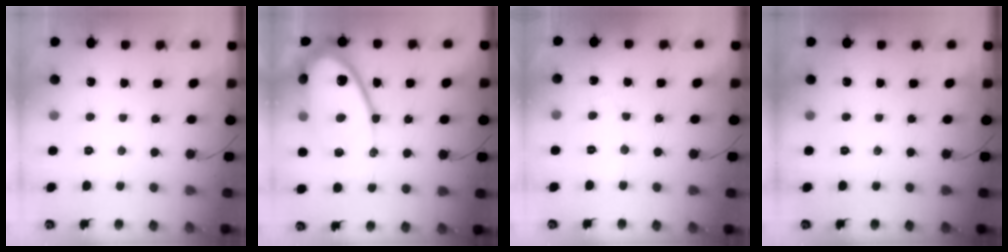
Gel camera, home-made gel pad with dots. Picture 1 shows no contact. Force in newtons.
{"total": 17.8, "press": 17.7, "slide": 1.3}
{"total": 2.5, "press": 2.5, "slide": 0.2}
{"total": 0.0}